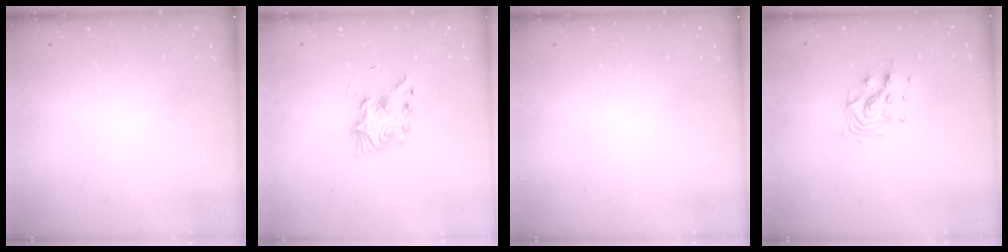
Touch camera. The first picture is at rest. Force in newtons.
{"total": 7.6, "press": 7.6, "slide": 0.6}
{"total": 0.0}
{"total": 8.4, "press": 8.4, "slide": 0.3}